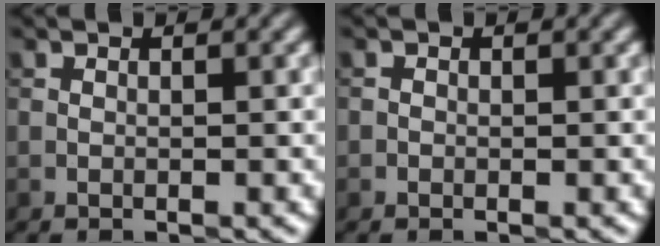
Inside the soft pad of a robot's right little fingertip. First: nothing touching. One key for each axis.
{"total": 0.0}